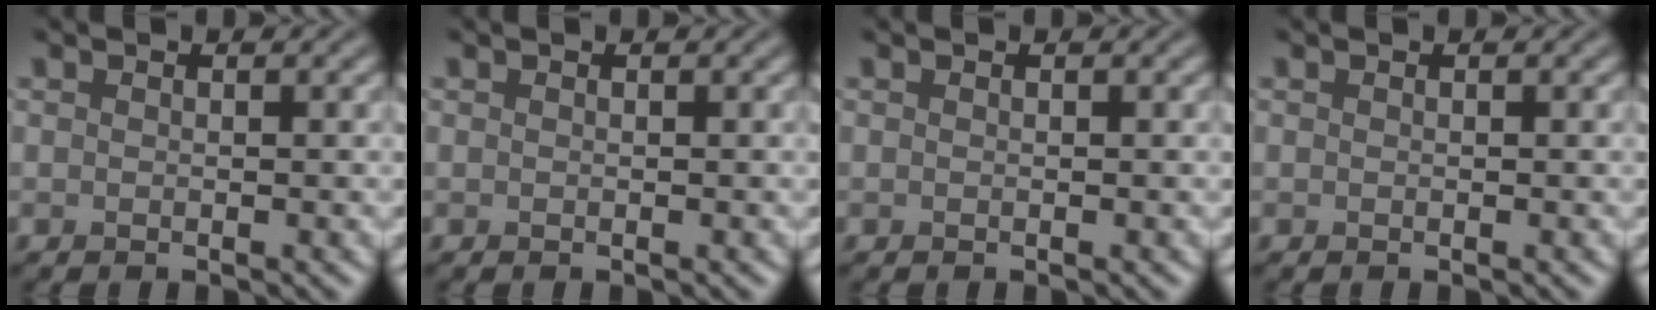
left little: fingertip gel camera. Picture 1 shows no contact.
{"total": 0.0}
{"total": 0.0}
{"total": 0.0}